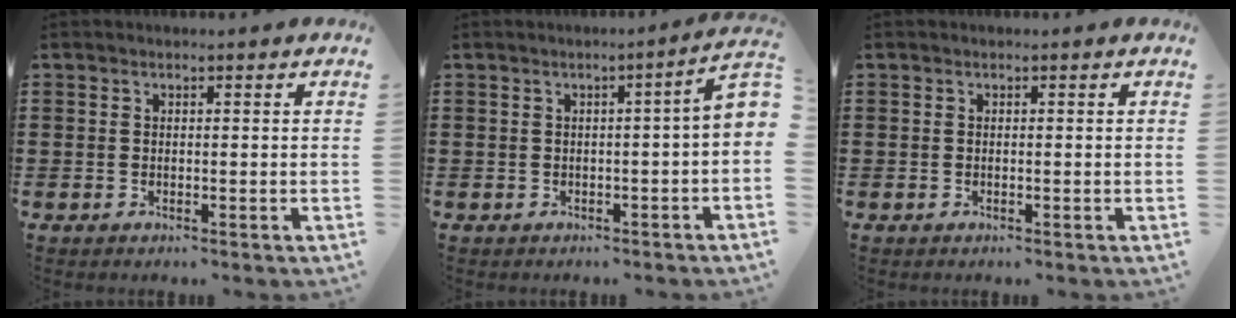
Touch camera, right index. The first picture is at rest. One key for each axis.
{"total": 2.8, "fx": -0.3, "fy": 0.2, "fz": 2.8, "tx": -0.041, "ty": -0.004, "tz": -0.009}
{"total": 0.0}